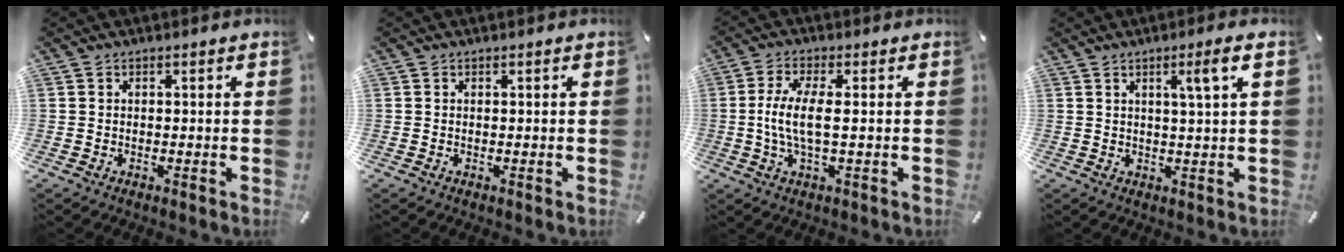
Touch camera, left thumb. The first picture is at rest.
{"total": 0.0}
{"total": 7.7, "force": [0.0, 1.9, 7.5], "torque": [-0.156, -0.011, -0.004]}
{"total": 5.4, "force": [2.3, -0.1, 4.9], "torque": [-0.092, -0.005, 0.033]}